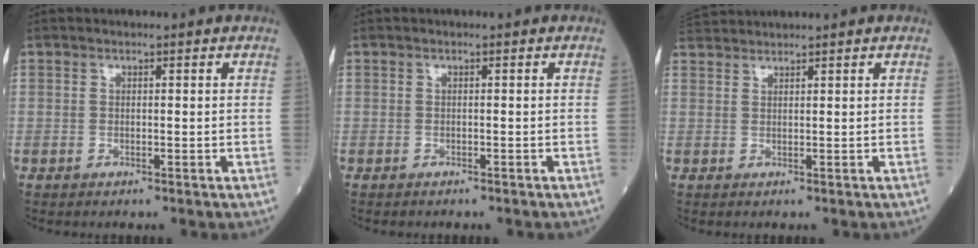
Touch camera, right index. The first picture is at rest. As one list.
[{"total": 1.3, "force": [-1.2, 0.4, 0.5], "torque": [-0.012, -0.002, -0.015]}, {"total": 2.6, "force": [2.6, -0.6, -0.1], "torque": [-0.005, 0.020, 0.057]}]